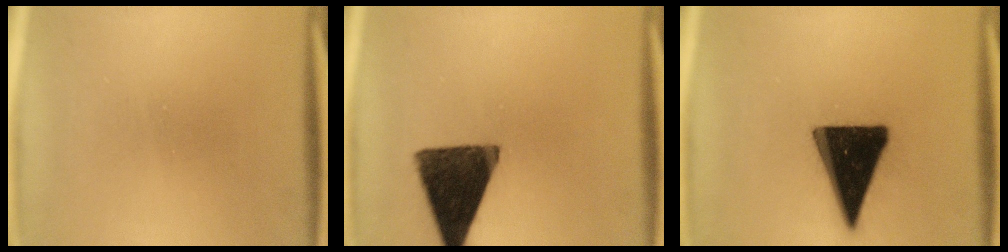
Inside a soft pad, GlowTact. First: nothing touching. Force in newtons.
{"total": 15.2}
{"total": 19.1}